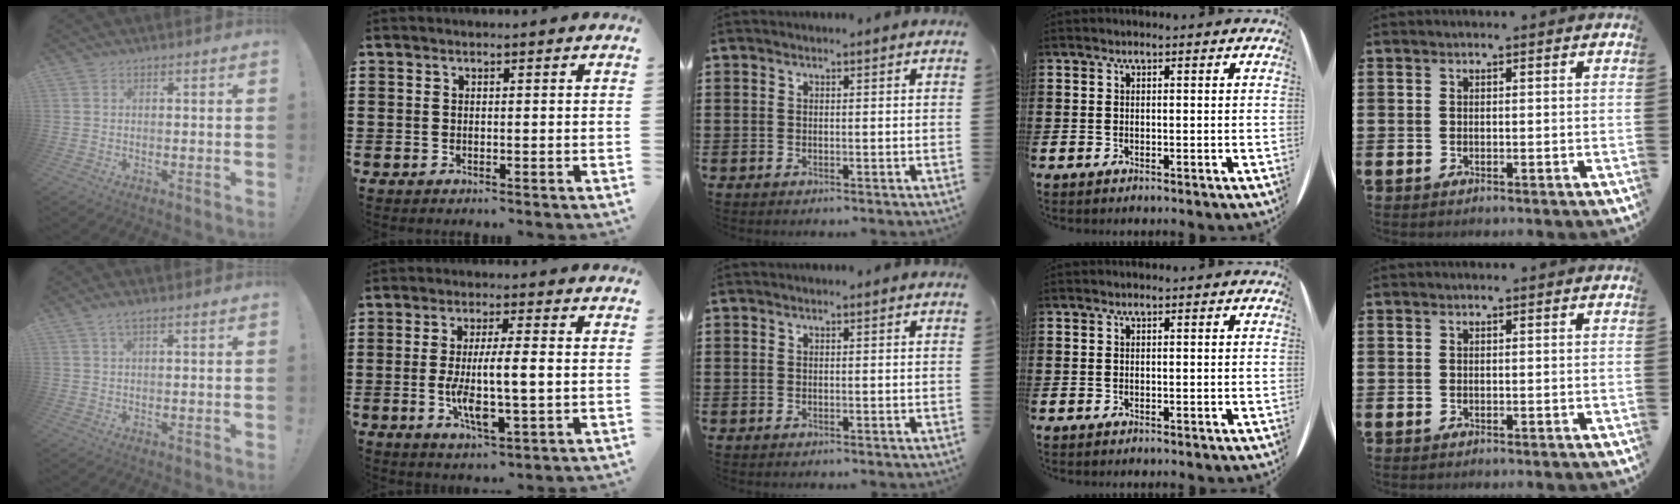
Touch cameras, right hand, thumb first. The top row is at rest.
{"thumb": {"total": 2.5, "force": [1.5, 0.4, 2.0], "torque": [-0.036, -0.001, 0.025]}, "index": {"total": 8.1, "force": [-0.6, 1.9, 7.8], "torque": [-0.149, -0.007, -0.012]}}